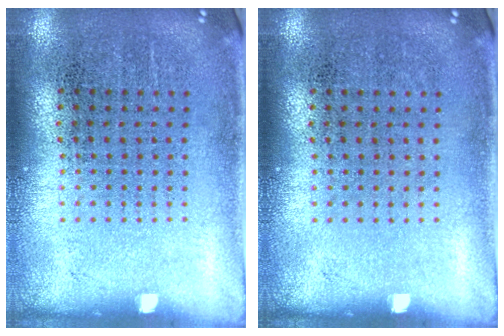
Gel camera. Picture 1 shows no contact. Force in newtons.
{"total": 0.0}